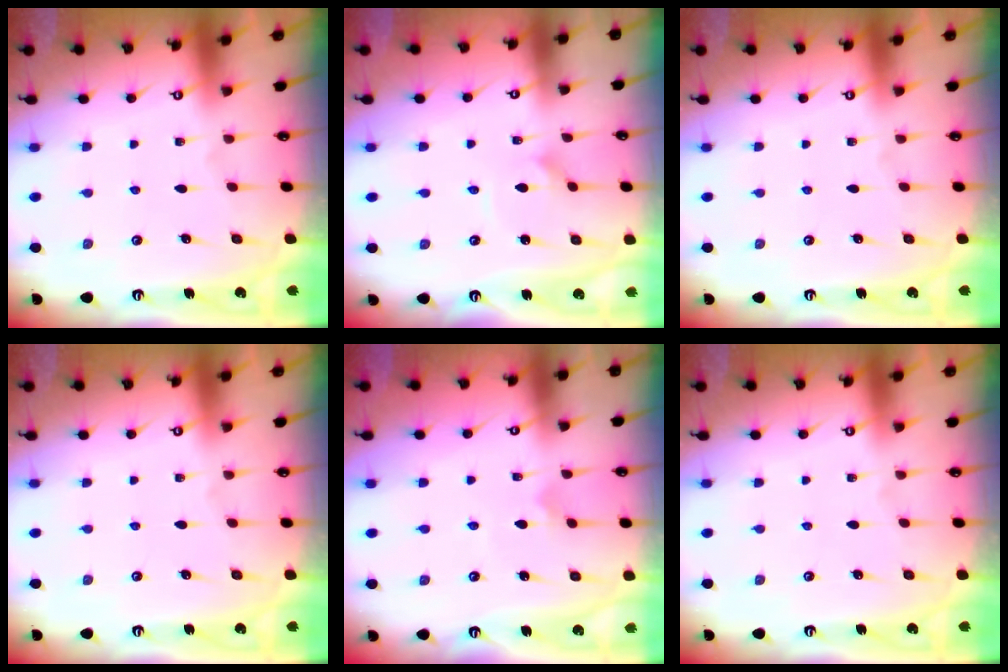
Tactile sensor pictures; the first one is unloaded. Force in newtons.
{"total": 1.8, "press": 1.8, "slide": 0.0}
{"total": 0.0}
{"total": 0.0}
{"total": 4.4, "press": 4.3, "slide": 0.4}
{"total": 0.0}